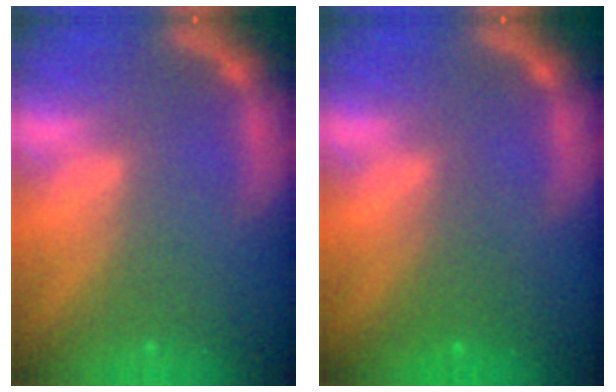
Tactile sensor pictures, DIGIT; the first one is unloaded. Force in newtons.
{"total": 2.0}